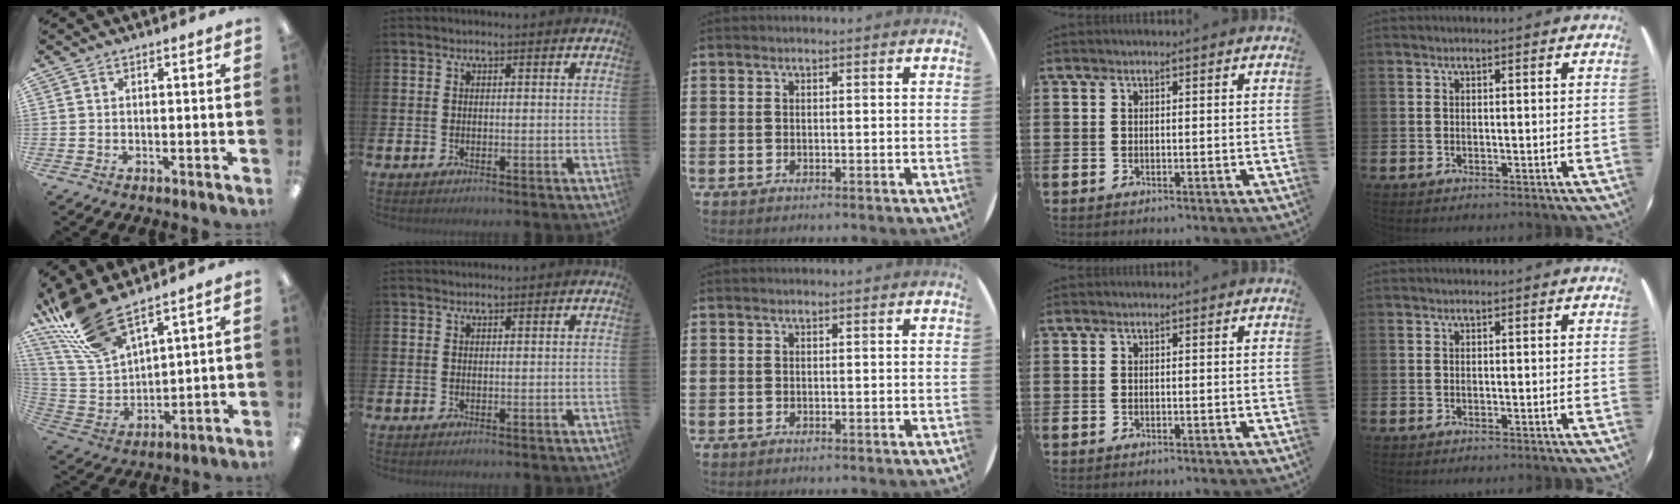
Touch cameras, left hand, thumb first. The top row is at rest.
{"thumb": {"total": 16.8, "force": [13.3, 5.6, 8.7], "torque": [-0.208, -0.064, 0.242]}, "index": {"total": 0.6, "force": [0.6, 0.0, 0.0], "torque": [0.008, -0.002, 0.009]}}